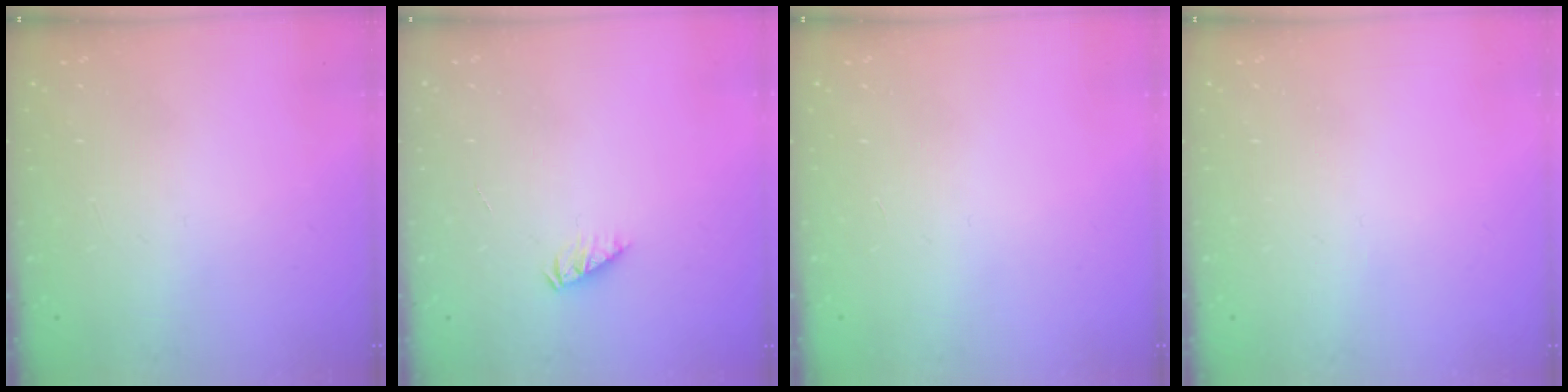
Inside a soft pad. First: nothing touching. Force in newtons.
{"total": 2.1, "press": 2.1, "slide": 0.3}
{"total": 0.0}
{"total": 0.0}